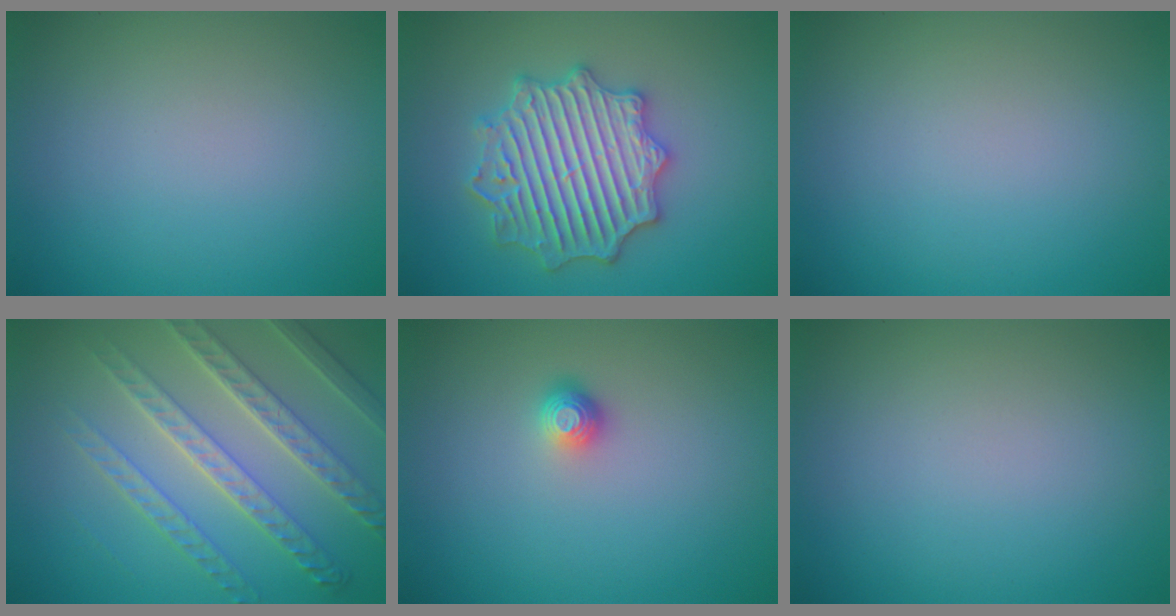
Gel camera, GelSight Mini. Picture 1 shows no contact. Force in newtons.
{"total": 6.2, "press": 6.1, "slide": 1.0}
{"total": 0.0}
{"total": 5.1, "press": 4.9, "slide": 1.7}
{"total": 1.2, "press": 1.0, "slide": 0.7}
{"total": 0.0}